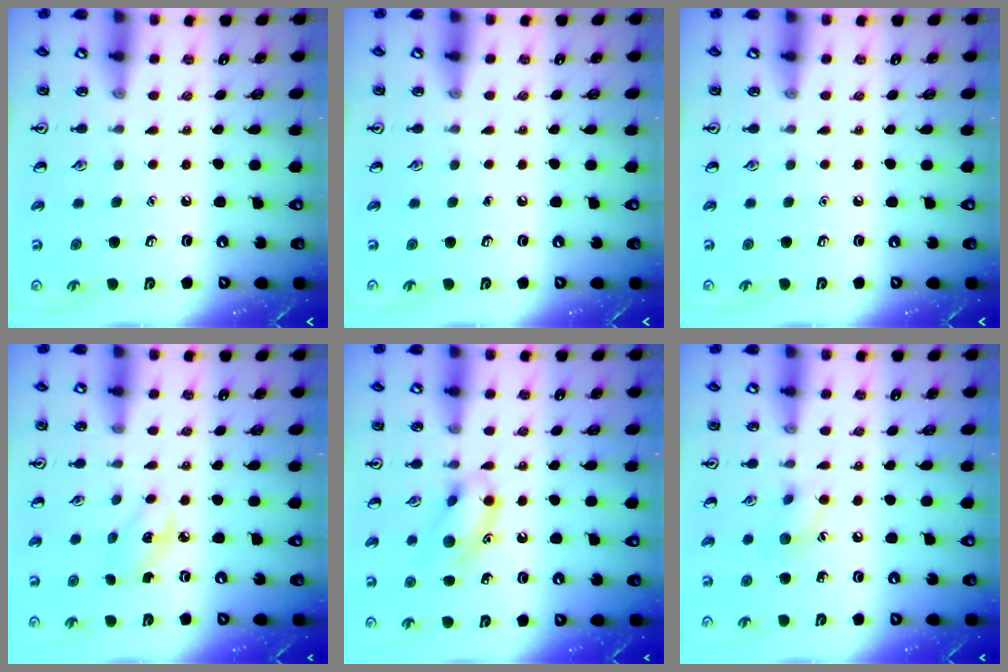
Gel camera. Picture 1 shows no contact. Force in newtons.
{"total": 0.0}
{"total": 0.0}
{"total": 2.8, "press": 2.7, "slide": 0.9}
{"total": 11.9, "press": 11.7, "slide": 2.1}
{"total": 7.4, "press": 7.2, "slide": 1.9}